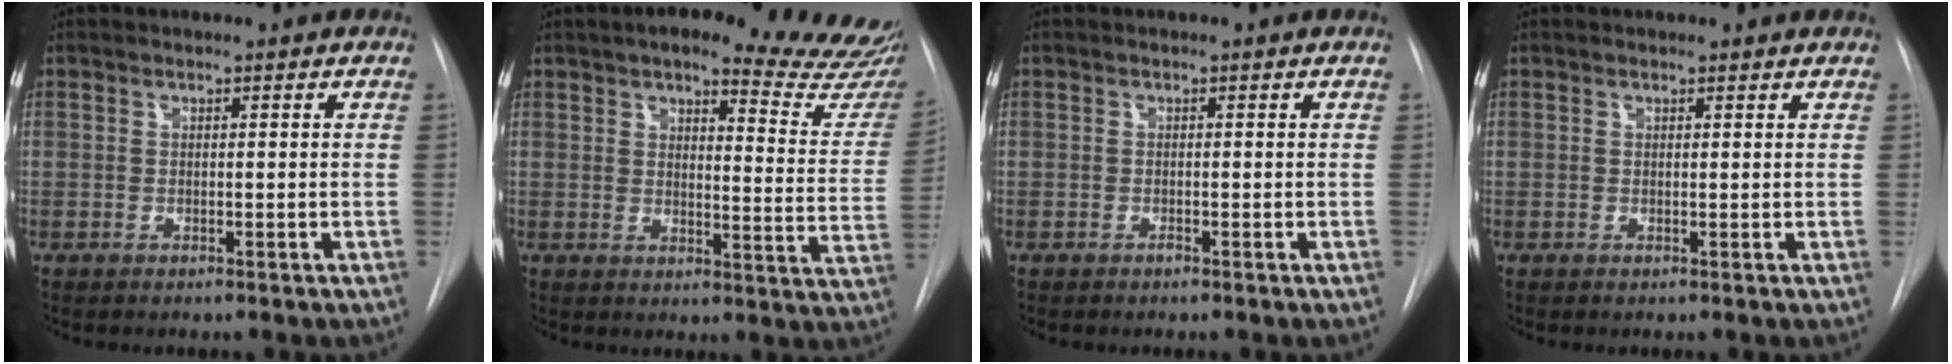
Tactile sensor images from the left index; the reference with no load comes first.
{"total": 20.6, "force": [18.1, 2.9, 9.5], "torque": [-0.105, -0.068, 0.194]}
{"total": 0.0}
{"total": 1.3, "force": [1.2, 0.3, 0.2], "torque": [-0.012, 0.010, 0.016]}